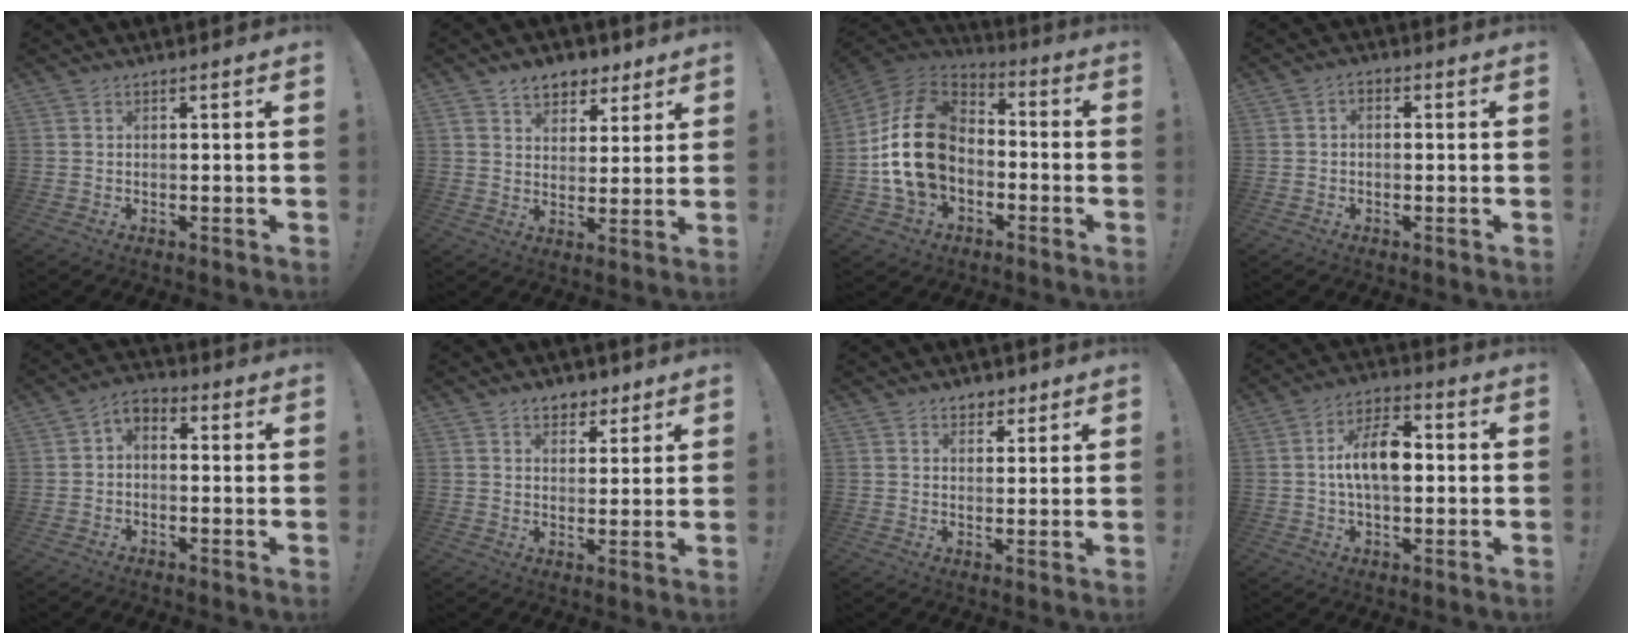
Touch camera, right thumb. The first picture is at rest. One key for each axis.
{"total": 8.0, "fx": 5.3, "fy": 5.5, "fz": 2.4, "tx": -0.030, "ty": -0.036, "tz": 0.102}
{"total": 20.4, "fx": -1.5, "fy": 14.6, "fz": 14.1, "tx": -0.271, "ty": 0.032, "tz": -0.015}
{"total": 2.0, "fx": -0.9, "fy": 1.3, "fz": 1.1, "tx": -0.019, "ty": 0.011, "tz": -0.017}
{"total": 3.9, "fx": -1.5, "fy": 2.8, "fz": 2.4, "tx": -0.044, "ty": 0.011, "tz": -0.026}
{"total": 6.2, "fx": 4.1, "fy": 4.3, "fz": 1.6, "tx": -0.002, "ty": -0.026, "tz": 0.074}
{"total": 4.1, "fx": 2.6, "fy": 3.0, "fz": 1.0, "tx": -0.001, "ty": -0.012, "tz": 0.046}
{"total": 12.3, "fx": 0.3, "fy": 6.8, "fz": 10.3, "tx": -0.177, "ty": 0.009, "tz": 0.003}